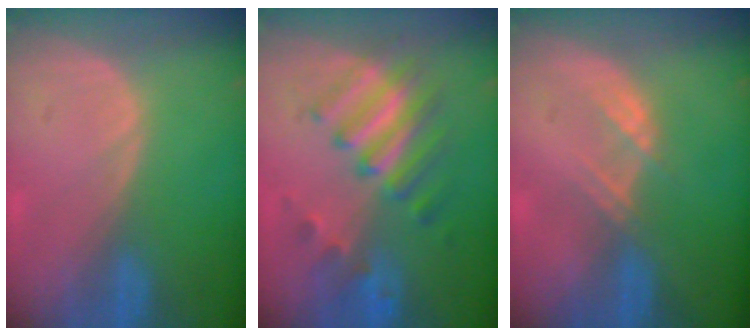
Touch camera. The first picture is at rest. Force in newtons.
{"total": 7.5, "press": 7.5, "slide": 0.9}
{"total": 2.3, "press": 2.3, "slide": 0.2}